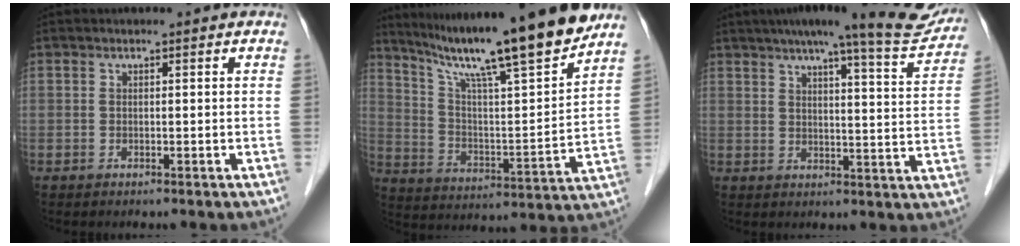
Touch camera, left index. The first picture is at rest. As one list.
[{"total": 20.0, "force": [16.5, -0.6, 11.2], "torque": [-0.182, -0.014, 0.263]}, {"total": 17.7, "force": [15.5, 1.7, 8.5], "torque": [-0.107, -0.005, 0.187]}]